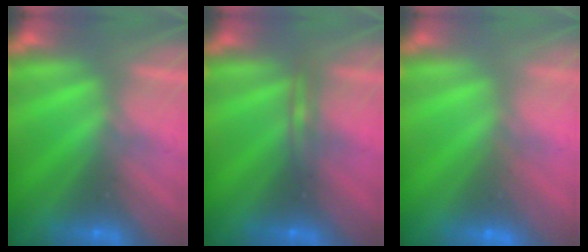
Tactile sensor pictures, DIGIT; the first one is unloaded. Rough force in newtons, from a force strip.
{"total": 2.3}
{"total": 4.0}